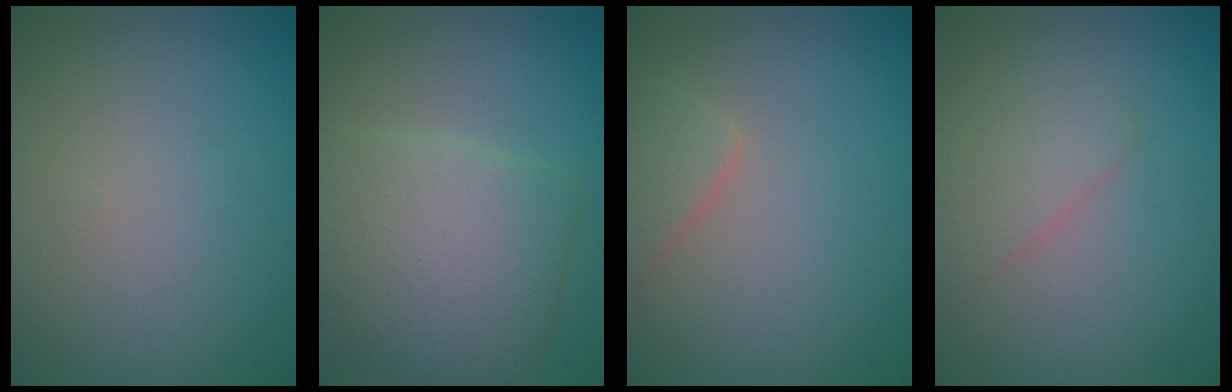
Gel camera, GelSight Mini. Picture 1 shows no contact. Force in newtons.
{"total": 6.4, "press": 6.4, "slide": 0.2}
{"total": 2.4, "press": 2.4, "slide": 0.2}
{"total": 1.9, "press": 1.8, "slide": 0.1}